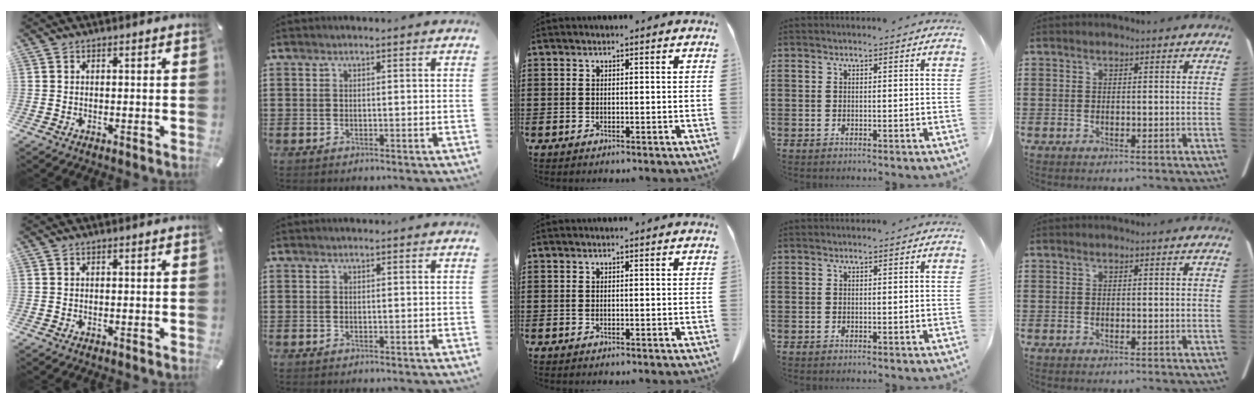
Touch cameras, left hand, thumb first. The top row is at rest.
{}